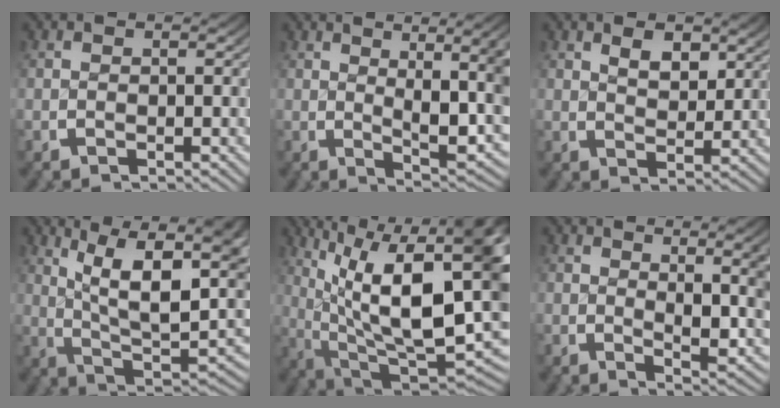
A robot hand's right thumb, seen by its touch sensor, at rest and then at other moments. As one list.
[{"total": 9.0, "force": [0.9, 3.9, 8.1], "torque": [-0.114, -0.020, 0.026]}, {"total": 2.6, "force": [1.7, 1.1, 1.7], "torque": [-0.023, -0.010, 0.036]}, {"total": 15.8, "force": [1.5, 9.6, 12.4], "torque": [-0.205, -0.044, 0.036]}, {"total": 17.0, "force": [0.8, 9.5, 14.1], "torque": [-0.247, -0.064, 0.047]}, {"total": 6.1, "force": [1.2, 2.4, 5.5], "torque": [-0.073, -0.017, 0.029]}]